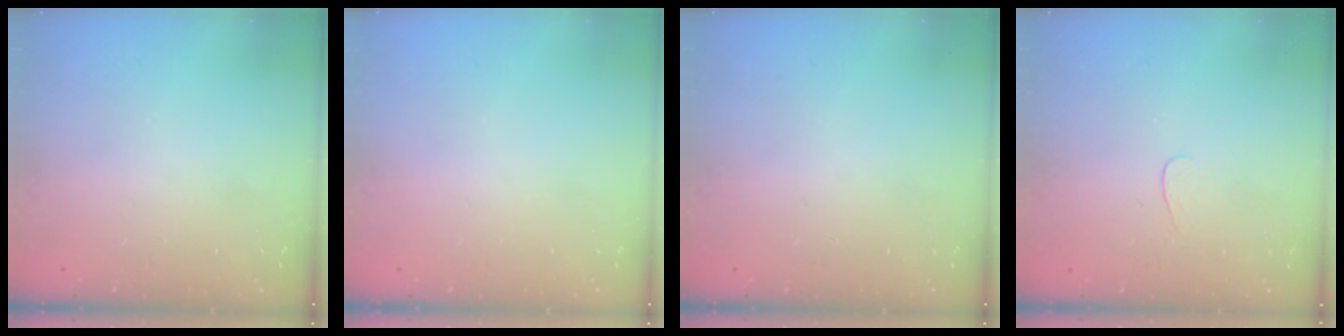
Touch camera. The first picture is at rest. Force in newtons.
{"total": 0.0}
{"total": 0.0}
{"total": 2.8, "press": 2.7, "slide": 0.3}